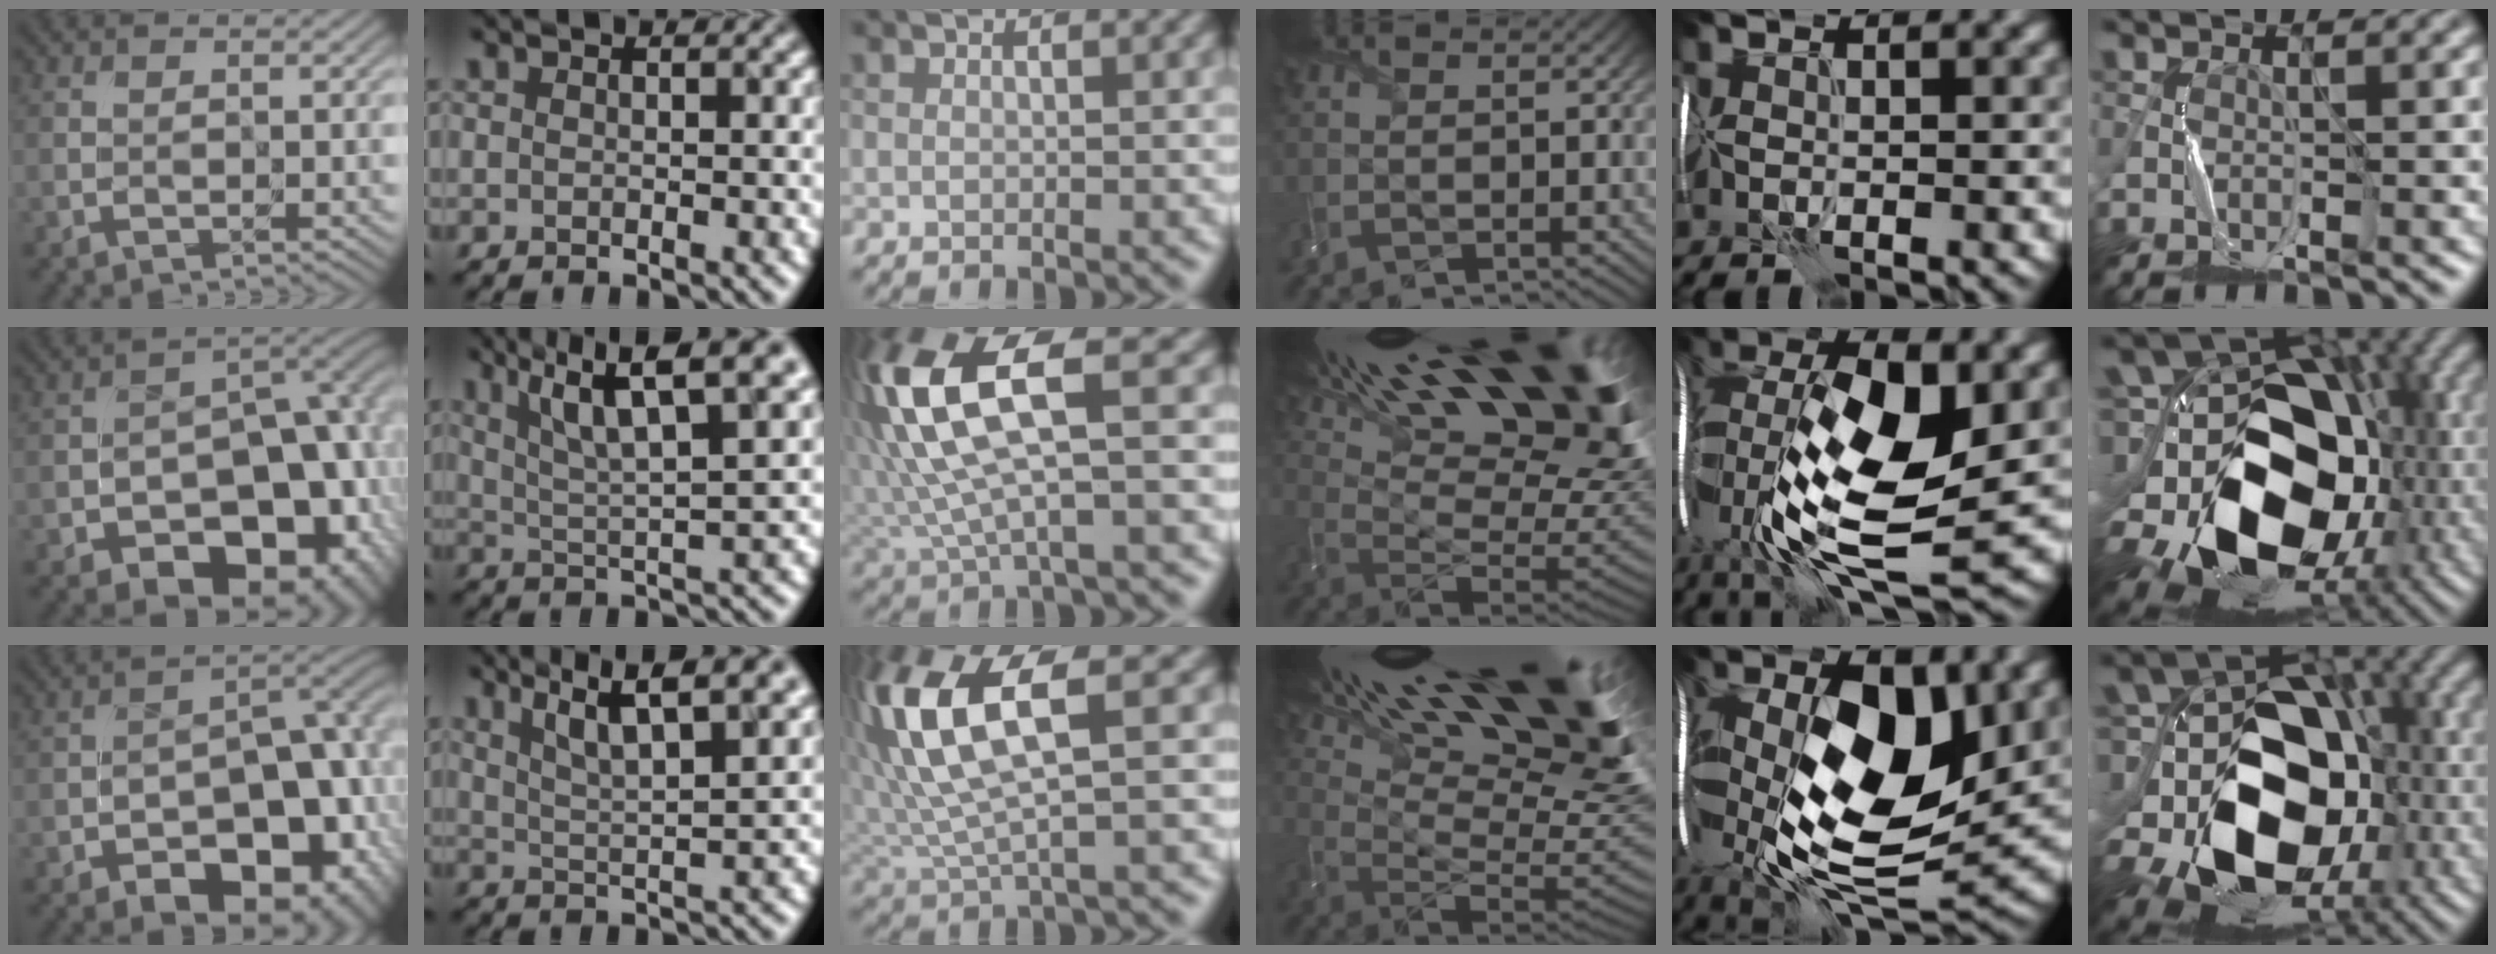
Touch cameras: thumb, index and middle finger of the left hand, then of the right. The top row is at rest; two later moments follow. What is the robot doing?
{"motion": "wrap", "object": "ribbon"}